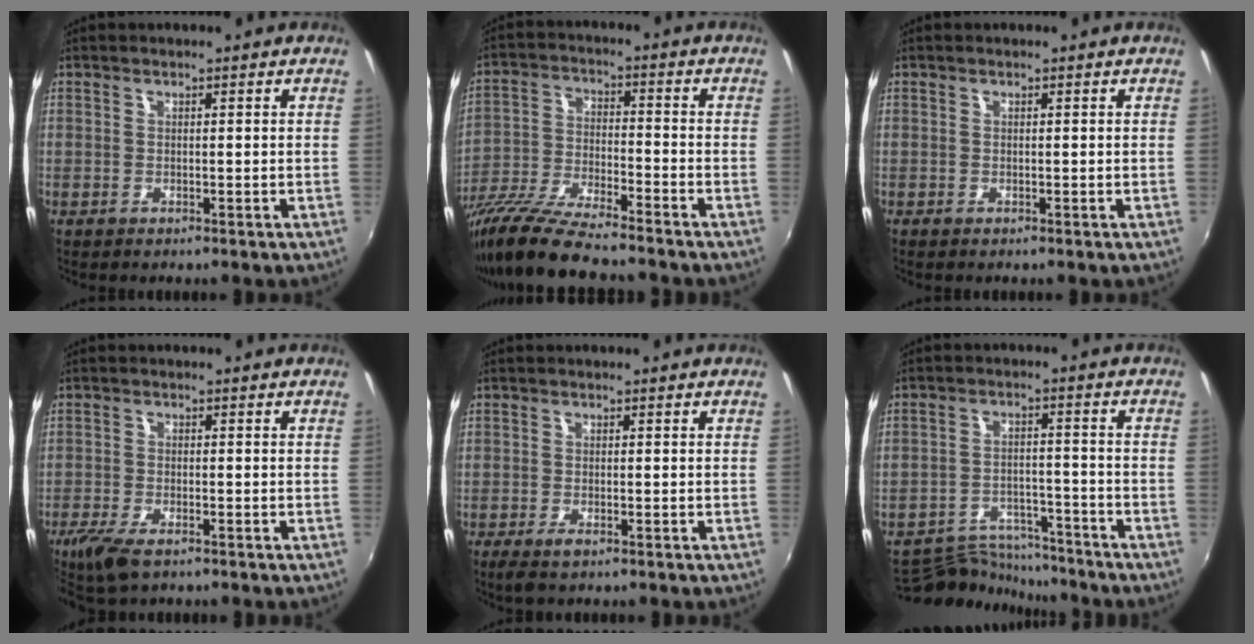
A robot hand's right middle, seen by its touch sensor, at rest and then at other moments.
{"total": 13.4, "force": [-11.3, 1.5, 7.0], "torque": [-0.145, -0.026, -0.210]}
{"total": 0.0}
{"total": 6.1, "force": [-4.3, 2.1, 3.8], "torque": [-0.098, -0.023, -0.082]}
{"total": 2.4, "force": [-1.6, 0.7, 1.7], "torque": [-0.034, -0.011, -0.027]}
{"total": 11.8, "force": [-11.1, 3.2, 2.5], "torque": [-0.069, 0.010, -0.170]}